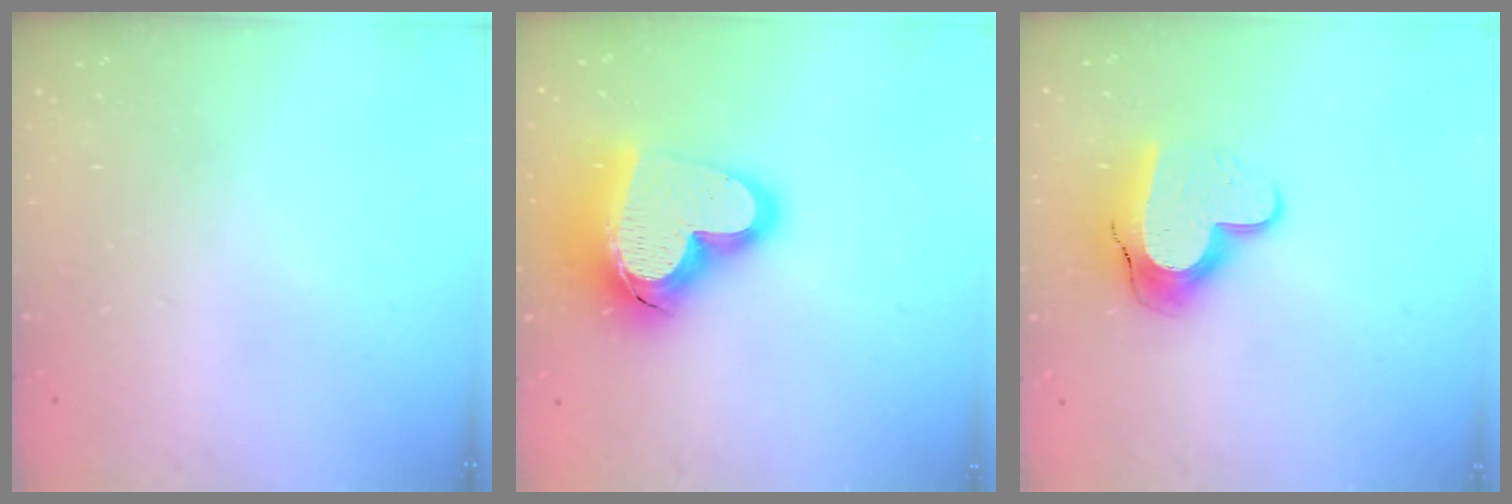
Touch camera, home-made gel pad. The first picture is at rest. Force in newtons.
{"total": 23.0, "press": 22.9, "slide": 2.3}
{"total": 13.7, "press": 13.6, "slide": 1.0}